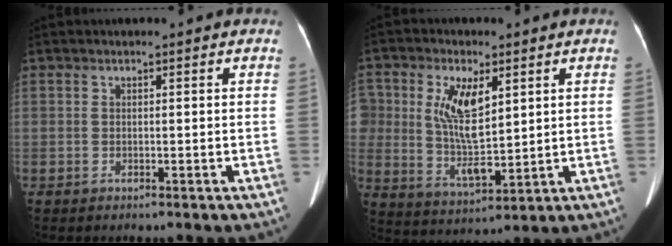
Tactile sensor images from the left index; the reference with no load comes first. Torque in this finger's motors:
{"motor_torque": [0.34, -0.09, 0.26, 0.20]}